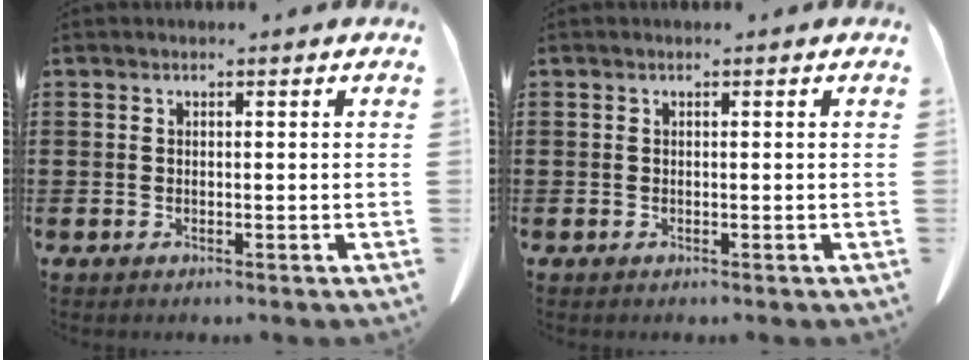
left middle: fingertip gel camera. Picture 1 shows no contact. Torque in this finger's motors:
{"motor_torque": [0.02, 0.02, -0.01, 0.00]}